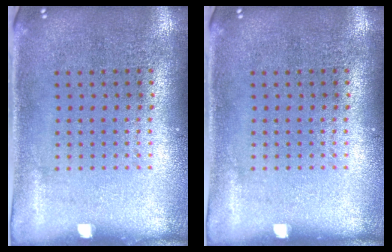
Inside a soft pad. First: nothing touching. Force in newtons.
{"total": 0.0}